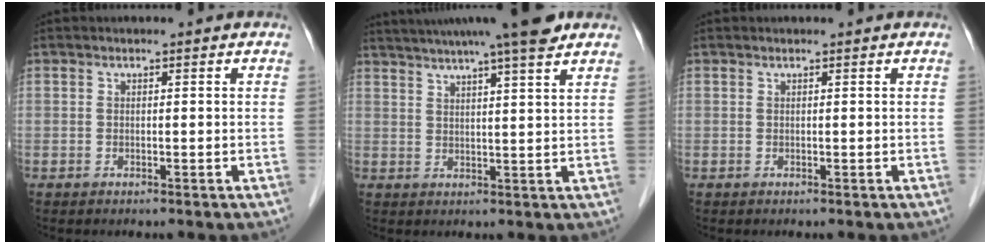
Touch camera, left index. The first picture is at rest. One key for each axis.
{"total": 12.8, "fx": 10.6, "fy": -0.3, "fz": 7.1, "tx": -0.121, "ty": 0.022, "tz": 0.142}
{"total": 0.0}